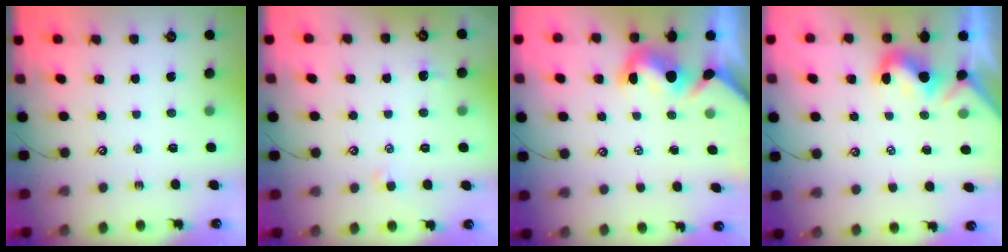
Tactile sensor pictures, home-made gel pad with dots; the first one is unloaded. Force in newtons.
{"total": 0.6, "press": 0.4, "slide": 0.4}
{"total": 2.6, "press": 2.4, "slide": 1.0}
{"total": 0.5, "press": 0.4, "slide": 0.4}